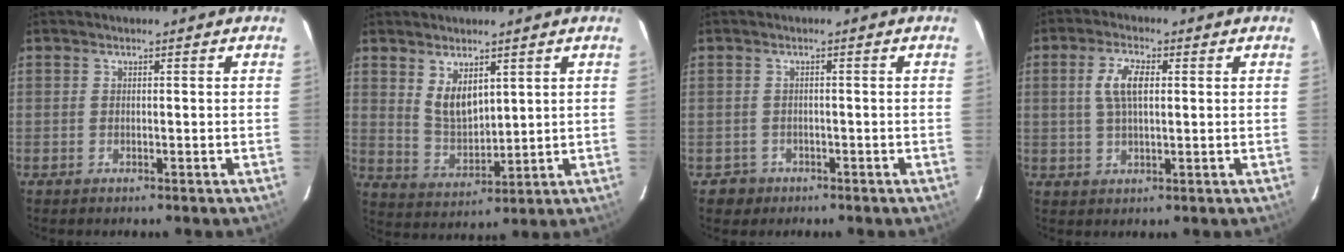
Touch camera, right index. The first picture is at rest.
{"total": 6.9, "force": [3.6, 3.6, 4.7], "torque": [-0.081, -0.005, 0.079]}
{"total": 2.7, "force": [-1.3, 2.4, 0.1], "torque": [-0.010, 0.005, -0.016]}
{"total": 6.1, "force": [1.2, 2.5, 5.4], "torque": [-0.106, 0.009, 0.025]}